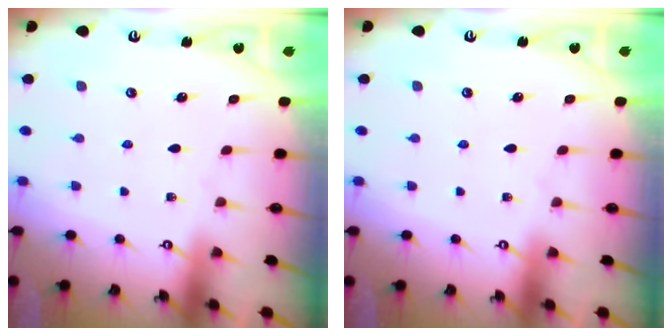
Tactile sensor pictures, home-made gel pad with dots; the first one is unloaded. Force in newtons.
{"total": 0.0}